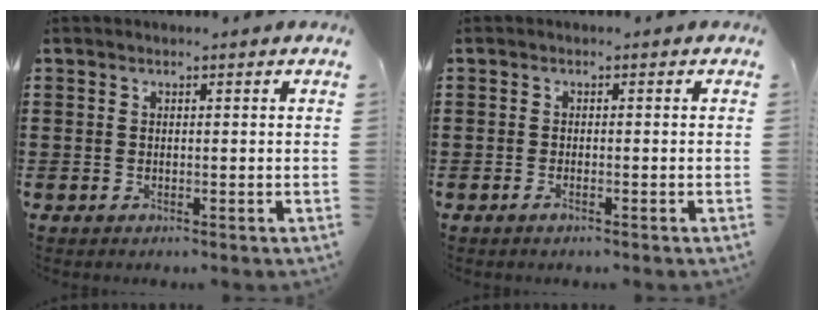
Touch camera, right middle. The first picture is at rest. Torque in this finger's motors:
{"motor_torque": [-0.20, 0.42, 0.01, -0.01]}